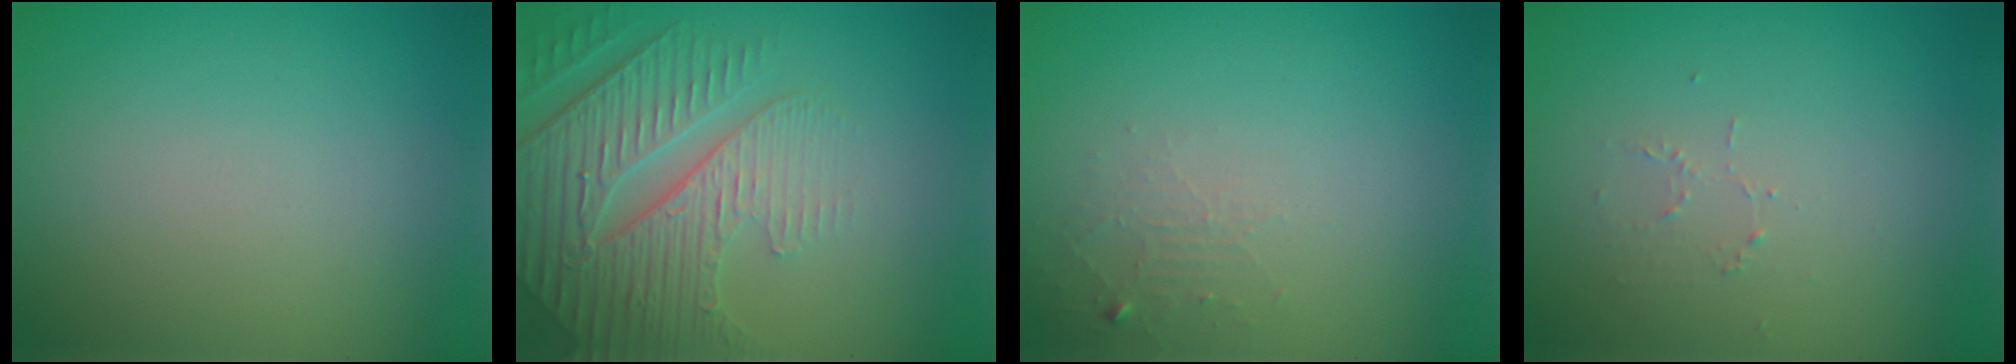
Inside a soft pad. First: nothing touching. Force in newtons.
{"total": 6.1, "press": 4.9, "slide": 3.5}
{"total": 1.3, "press": 1.3, "slide": 0.2}
{"total": 0.7, "press": 0.4, "slide": 0.6}